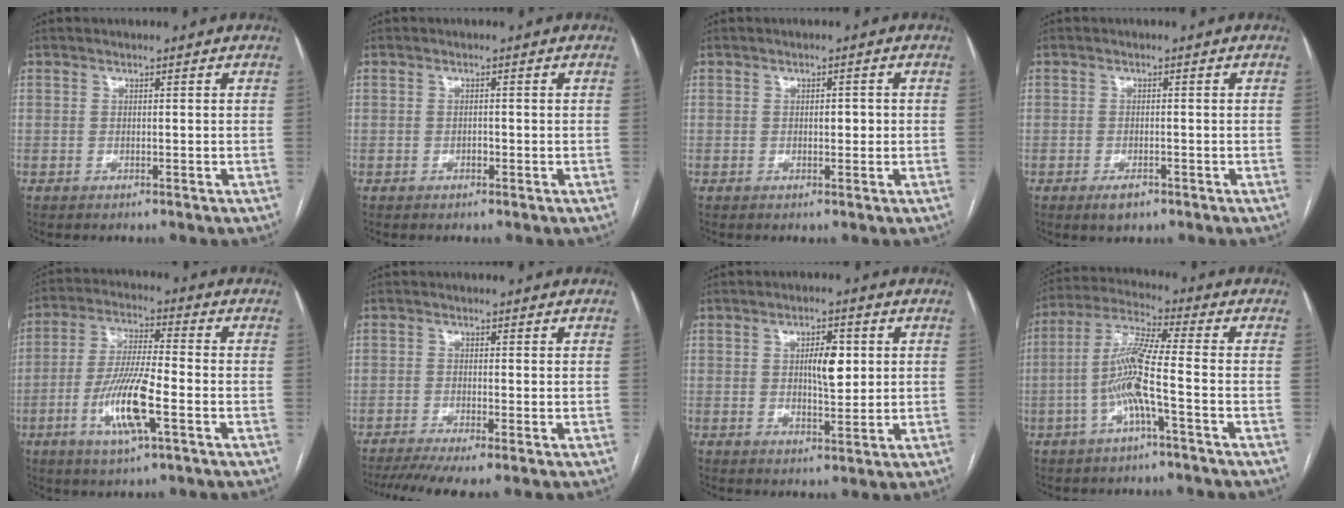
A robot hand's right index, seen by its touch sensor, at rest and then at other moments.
{"total": 0.7, "force": [-0.4, 0.5, 0.4], "torque": [-0.008, 0.002, -0.005]}
{"total": 1.6, "force": [-0.1, 0.8, 1.4], "torque": [-0.019, 0.002, -0.001]}
{"total": 2.5, "force": [-1.5, 1.3, 1.4], "torque": [-0.024, 0.000, -0.019]}
{"total": 11.3, "force": [-4.0, 1.6, 10.4], "torque": [-0.208, -0.009, -0.073]}
{"total": 5.7, "force": [-4.1, 0.4, 3.9], "torque": [-0.064, -0.009, -0.070]}
{"total": 5.3, "force": [1.0, 1.9, 4.9], "torque": [-0.077, 0.004, 0.018]}
{"total": 9.2, "force": [-2.5, 0.1, 8.9], "torque": [-0.185, 0.013, -0.055]}